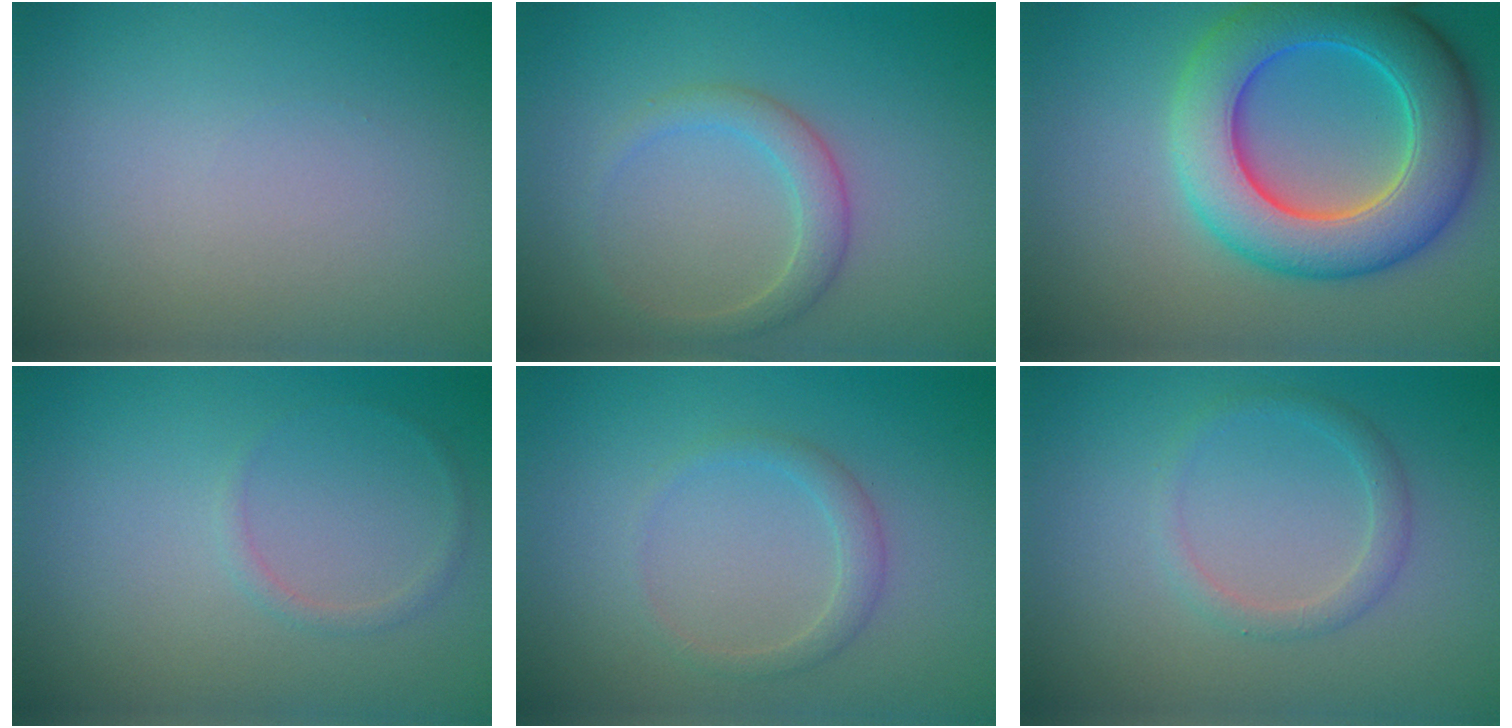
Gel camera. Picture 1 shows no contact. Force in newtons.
{"total": 2.4, "press": 2.4, "slide": 0.2}
{"total": 9.6, "press": 9.6, "slide": 0.5}
{"total": 0.8, "press": 0.8, "slide": 0.0}
{"total": 1.6, "press": 1.6, "slide": 0.1}
{"total": 1.7, "press": 1.7, "slide": 0.0}